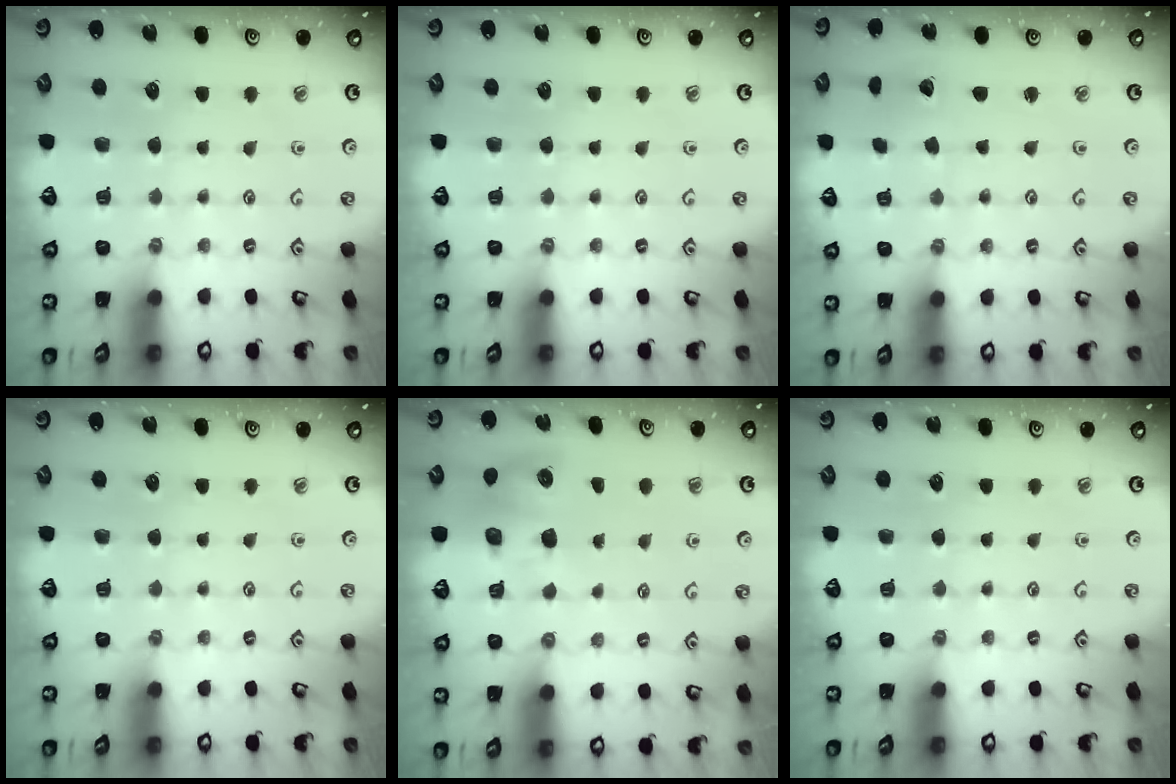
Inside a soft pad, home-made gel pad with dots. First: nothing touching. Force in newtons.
{"total": 0.0}
{"total": 2.0, "press": 2.0, "slide": 0.1}
{"total": 0.0}
{"total": 7.5, "press": 7.4, "slide": 1.0}
{"total": 0.0}